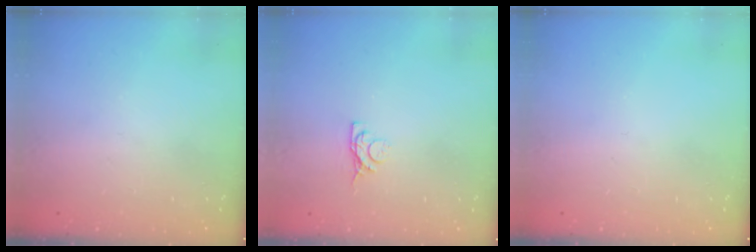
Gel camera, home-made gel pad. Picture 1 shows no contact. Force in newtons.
{"total": 4.6, "press": 4.6, "slide": 0.8}
{"total": 0.0}